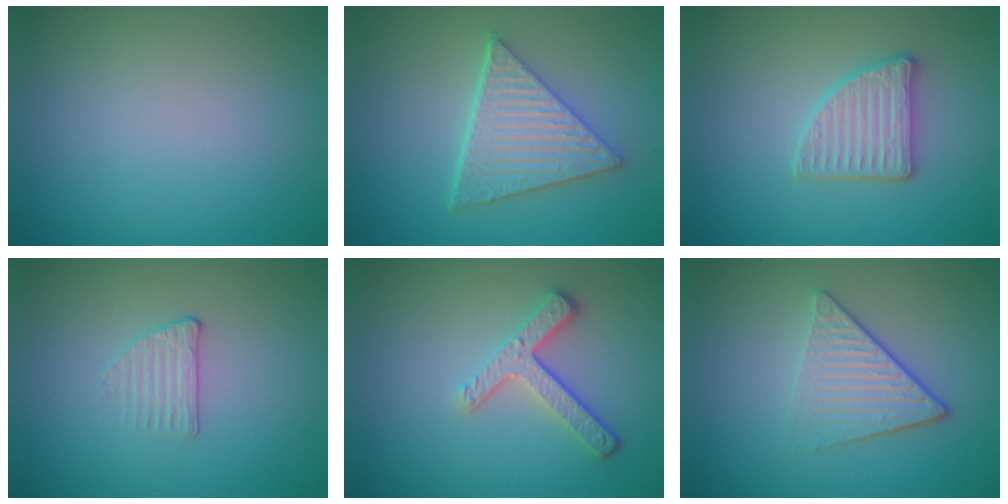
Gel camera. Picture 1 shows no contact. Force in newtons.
{"total": 5.5, "press": 4.5, "slide": 3.2}
{"total": 2.8, "press": 2.8, "slide": 0.4}
{"total": 1.3, "press": 0.8, "slide": 1.0}
{"total": 3.4, "press": 2.7, "slide": 2.1}
{"total": 4.1, "press": 2.9, "slide": 2.8}